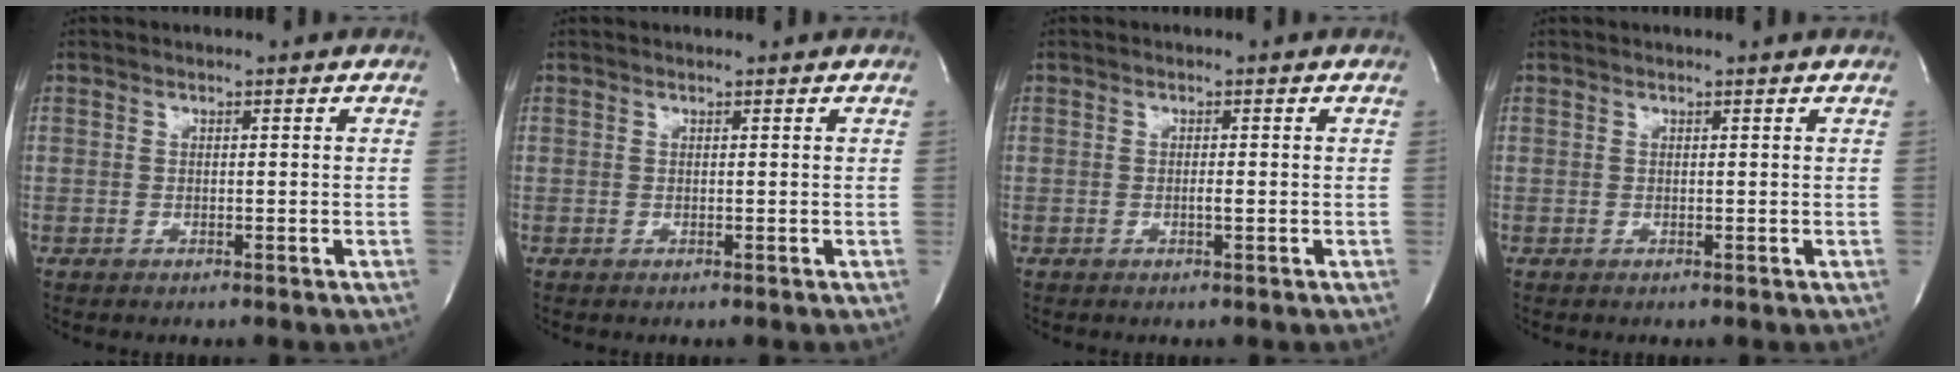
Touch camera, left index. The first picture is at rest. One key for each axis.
{"total": 0.5, "fx": 0.5, "fy": 0.0, "fz": 0.0, "tx": 0.000, "ty": 0.007, "tz": 0.009}
{"total": 0.8, "fx": -0.3, "fy": 0.0, "fz": 0.7, "tx": -0.017, "ty": -0.001, "tz": -0.004}
{"total": 1.0, "fx": 0.9, "fy": -0.2, "fz": 0.3, "tx": -0.010, "ty": 0.000, "tz": 0.014}